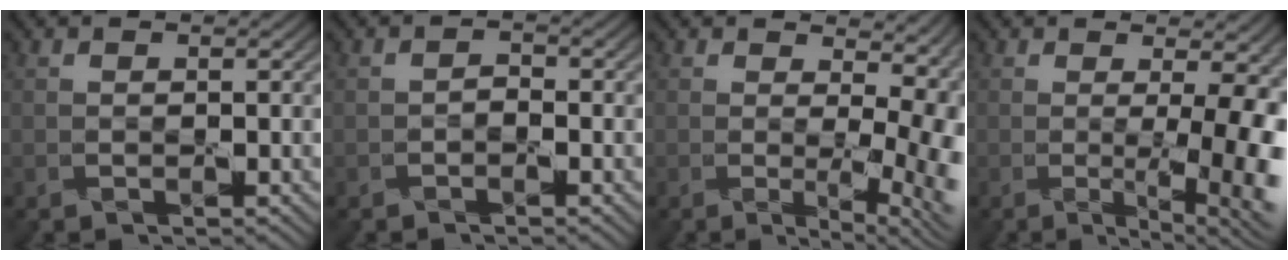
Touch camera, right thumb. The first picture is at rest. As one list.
[{"total": 0.7, "force": [-0.6, 0.3, 0.3], "torque": [-0.004, 0.004, -0.012]}, {"total": 10.3, "force": [0.9, 4.2, 9.3], "torque": [-0.089, 0.003, 0.021]}, {"total": 11.4, "force": [-0.7, 3.9, 10.7], "torque": [-0.102, -0.001, -0.009]}]